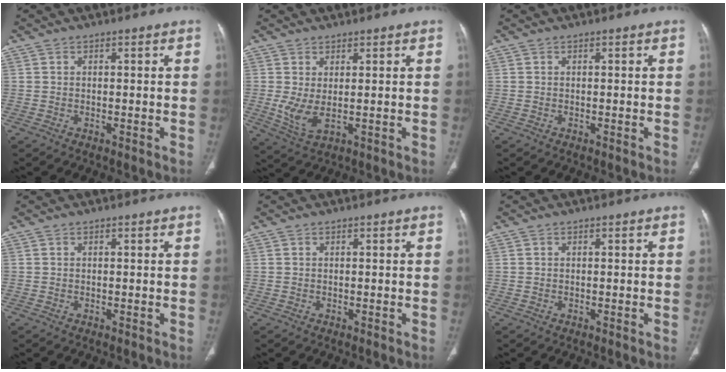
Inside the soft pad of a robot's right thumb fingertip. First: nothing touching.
{"total": 4.9, "force": [0.4, 1.9, 4.5], "torque": [-0.101, -0.011, 0.017]}
{"total": 0.0}
{"total": 0.0}
{"total": 0.0}
{"total": 0.0}